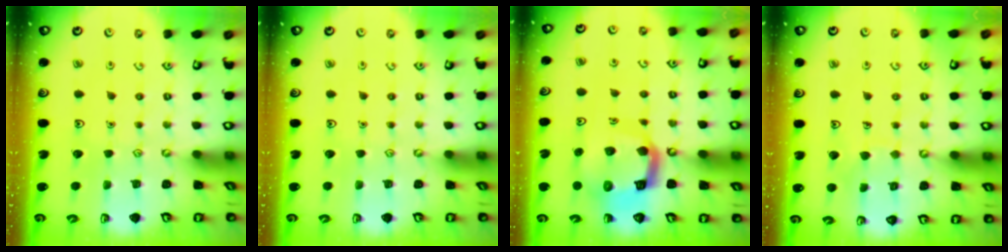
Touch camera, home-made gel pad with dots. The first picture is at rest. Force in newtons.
{"total": 0.0}
{"total": 12.5, "press": 12.4, "slide": 1.5}
{"total": 4.3, "press": 4.3, "slide": 0.3}